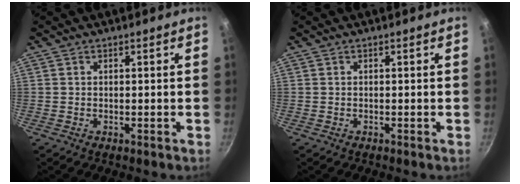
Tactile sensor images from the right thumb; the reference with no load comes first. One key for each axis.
{"total": 0.0}